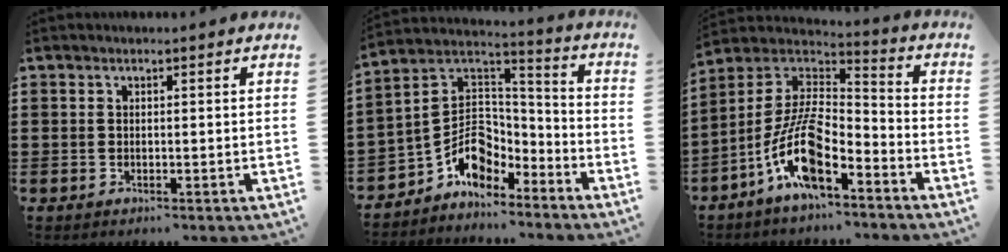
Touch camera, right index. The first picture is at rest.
{"total": 8.4, "force": [-4.0, 6.2, 4.1], "torque": [-0.105, -0.002, -0.080]}
{"total": 12.3, "force": [-6.7, 4.3, 9.4], "torque": [-0.221, -0.007, -0.138]}